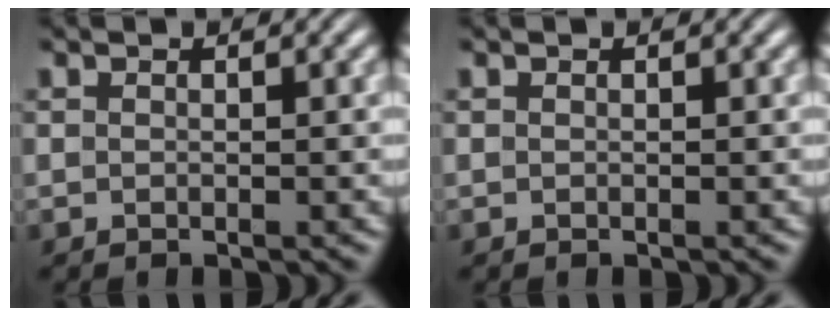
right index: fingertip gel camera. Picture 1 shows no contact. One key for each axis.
{"total": 0.0}